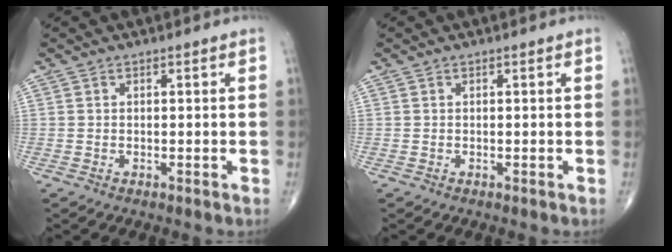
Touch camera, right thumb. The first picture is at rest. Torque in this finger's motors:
{"motor_torque": [0.05, 0.05, 0.00, 0.00, 0.00]}